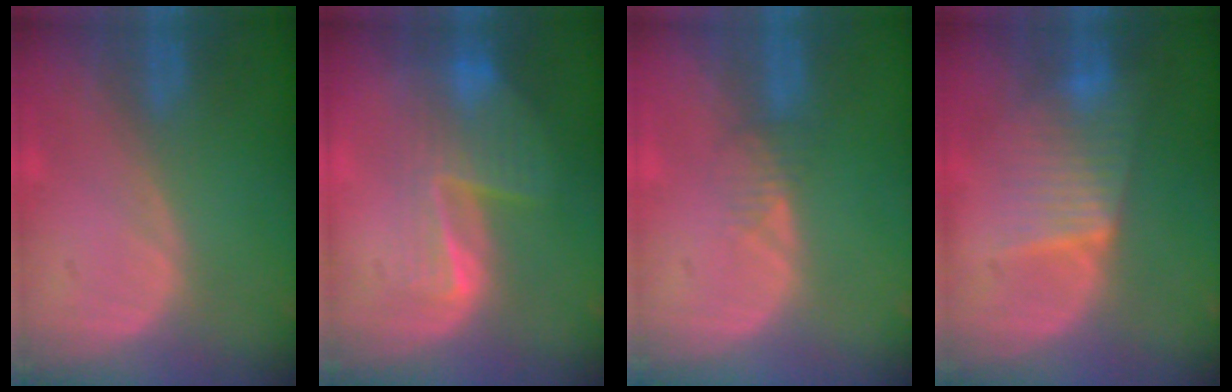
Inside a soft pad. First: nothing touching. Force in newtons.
{"total": 7.8, "press": 6.9, "slide": 3.7}
{"total": 1.6, "press": 1.6, "slide": 0.2}
{"total": 6.4, "press": 6.3, "slide": 1.0}